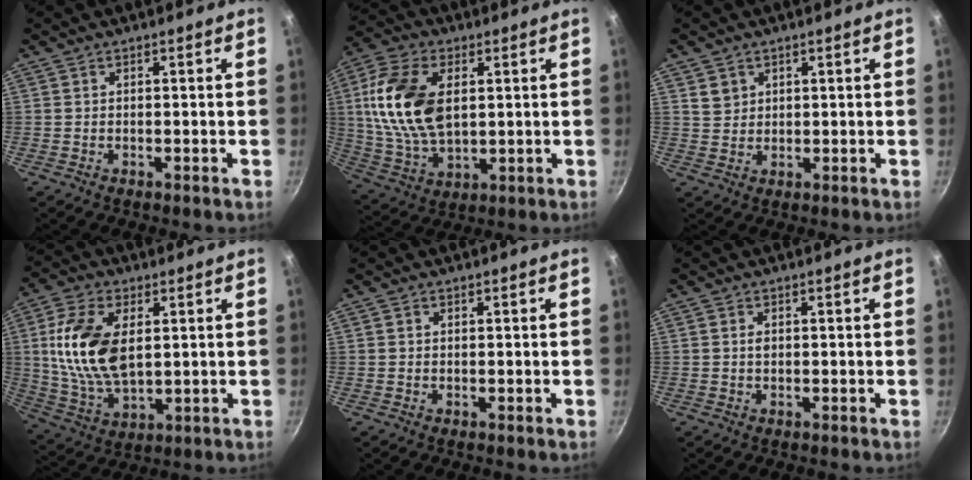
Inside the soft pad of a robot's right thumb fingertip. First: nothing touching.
{"total": 17.3, "force": [3.2, 10.4, 13.5], "torque": [-0.250, -0.004, 0.065]}
{"total": 3.0, "force": [1.4, 2.5, 1.0], "torque": [-0.003, 0.001, 0.030]}
{"total": 15.5, "force": [2.9, 8.7, 12.5], "torque": [-0.231, -0.010, 0.062]}
{"total": 0.0}
{"total": 1.0, "force": [0.1, 0.7, 0.7], "torque": [-0.010, 0.002, 0.002]}